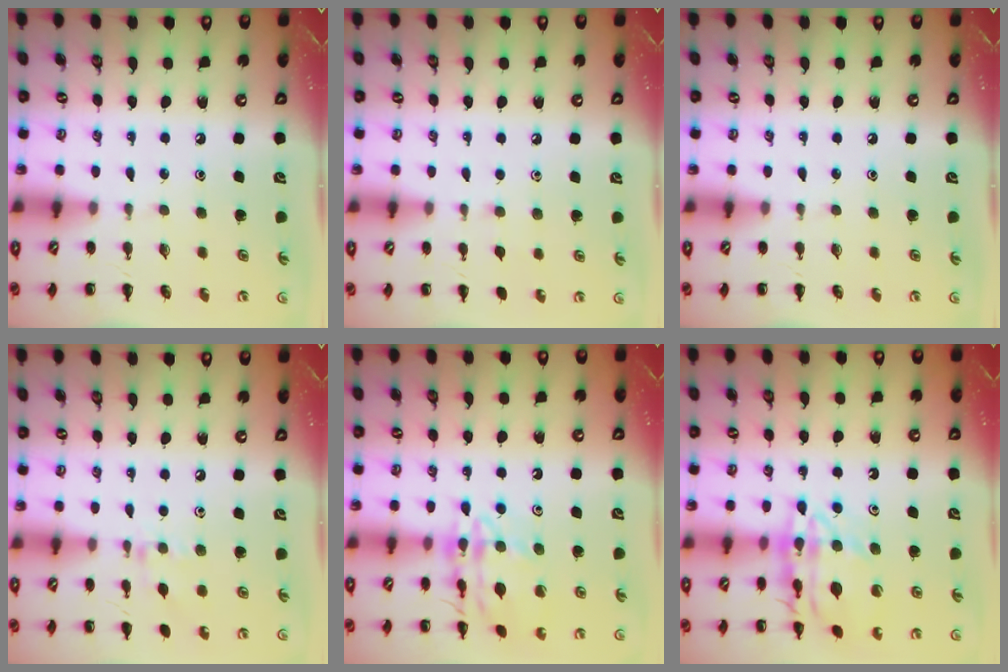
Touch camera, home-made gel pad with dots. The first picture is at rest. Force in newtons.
{"total": 3.9, "press": 3.7, "slide": 1.4}
{"total": 0.0}
{"total": 7.0, "press": 6.7, "slide": 1.9}
{"total": 15.0, "press": 14.9, "slide": 1.2}
{"total": 15.1, "press": 15.0, "slide": 1.4}